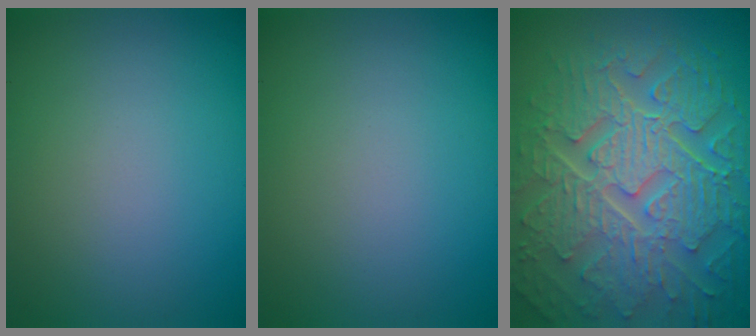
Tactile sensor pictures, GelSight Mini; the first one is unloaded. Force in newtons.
{"total": 0.0}
{"total": 10.5, "press": 7.0, "slide": 7.8}